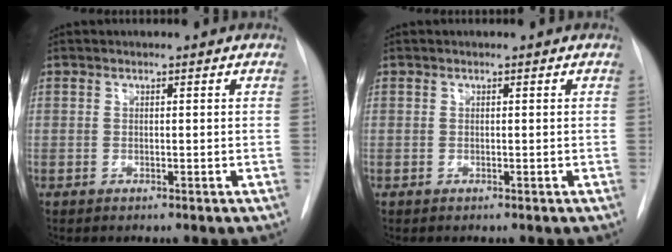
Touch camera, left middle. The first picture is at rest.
{"total": 0.0}